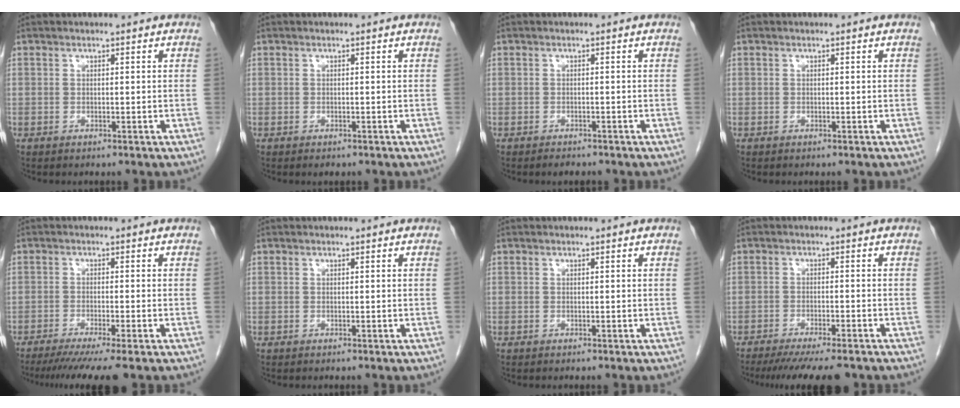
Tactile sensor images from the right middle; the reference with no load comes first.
{"total": 0.9, "force": [-0.7, 0.4, 0.4], "torque": [-0.007, -0.001, -0.006]}
{"total": 1.5, "force": [-1.3, 0.6, 0.5], "torque": [-0.011, -0.002, -0.015]}
{"total": 0.0}
{"total": 8.5, "force": [-6.9, -0.8, 4.9], "torque": [-0.060, -0.024, -0.107]}
{"total": 0.0}
{"total": 0.0}
{"total": 11.5, "force": [-9.8, 1.4, 6.0], "torque": [-0.079, -0.024, -0.138]}